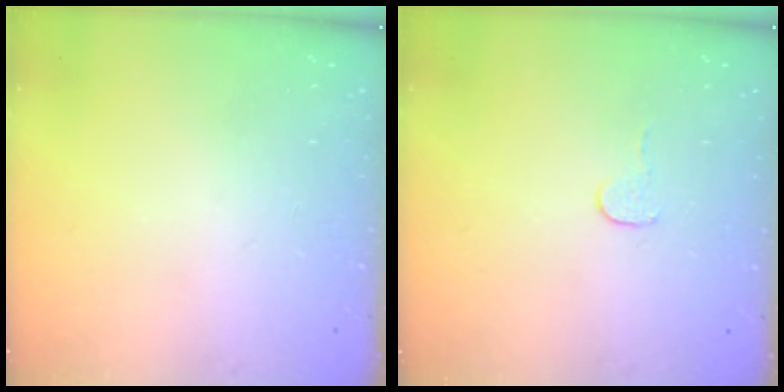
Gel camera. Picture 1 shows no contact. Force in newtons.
{"total": 3.7, "press": 3.7, "slide": 0.3}